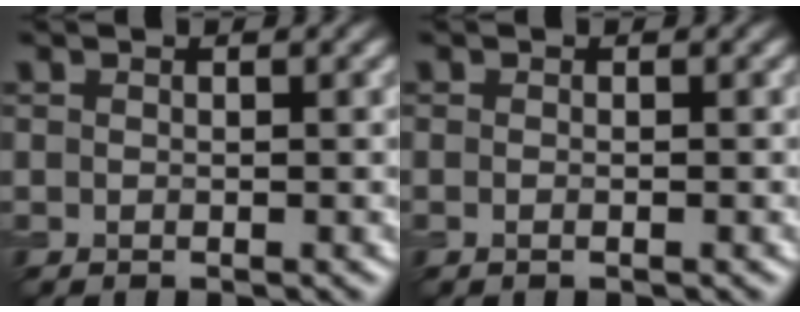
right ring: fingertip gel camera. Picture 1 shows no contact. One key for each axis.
{"total": 0.6, "fx": -0.2, "fy": 0.2, "fz": 0.6, "tx": -0.011, "ty": -0.009, "tz": -0.006}